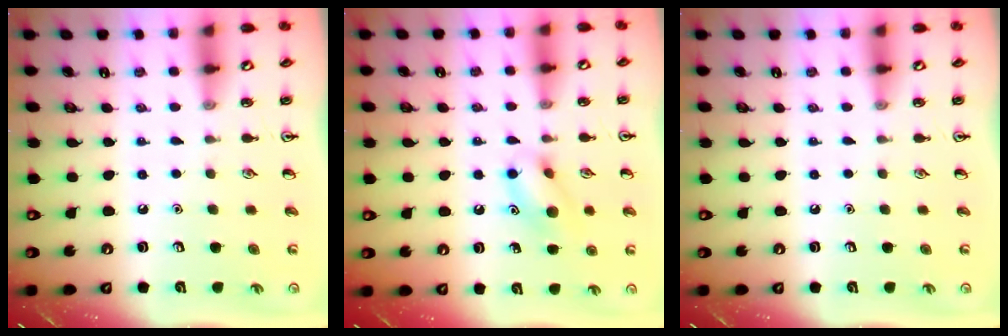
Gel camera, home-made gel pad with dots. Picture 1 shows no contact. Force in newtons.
{"total": 11.0, "press": 11.0, "slide": 0.6}
{"total": 0.0}